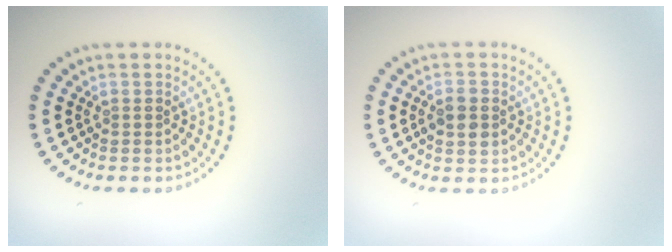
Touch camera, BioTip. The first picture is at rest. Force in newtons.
{"total": 2.7, "press": 2.7, "slide": 0.1}